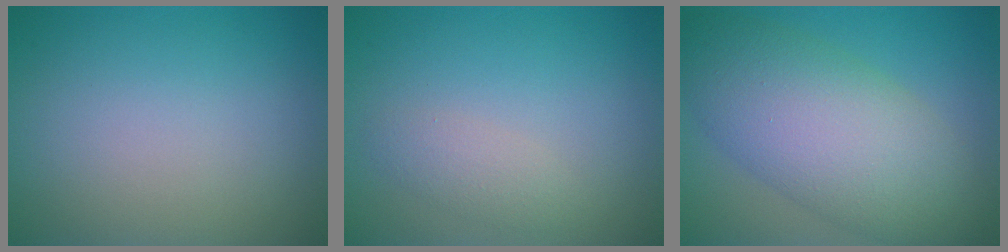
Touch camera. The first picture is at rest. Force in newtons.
{"total": 1.6, "press": 1.6, "slide": 0.1}
{"total": 9.5, "press": 9.5, "slide": 0.2}